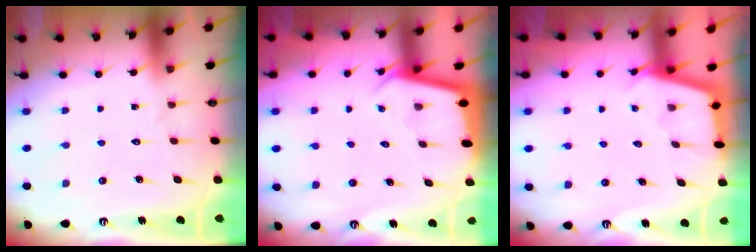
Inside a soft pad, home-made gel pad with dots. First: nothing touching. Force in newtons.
{"total": 2.5, "press": 2.5, "slide": 0.1}
{"total": 2.5, "press": 2.5, "slide": 0.1}